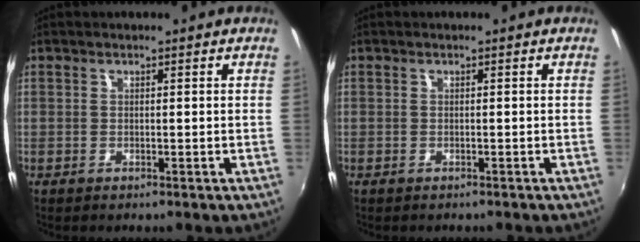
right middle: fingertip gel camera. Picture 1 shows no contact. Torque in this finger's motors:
{"motor_torque": [0.97, -1.16, 0.06, 0.04]}